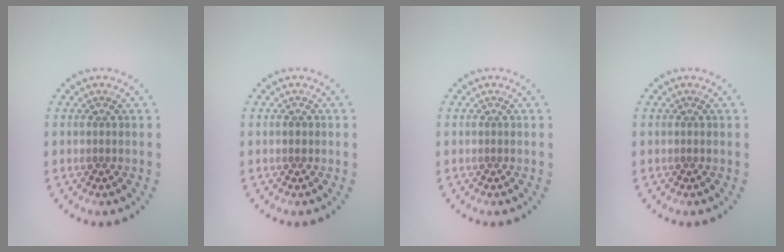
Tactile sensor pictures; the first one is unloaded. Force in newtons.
{"total": 0.8, "press": 0.8, "slide": 0.1}
{"total": 0.0}
{"total": 0.0}